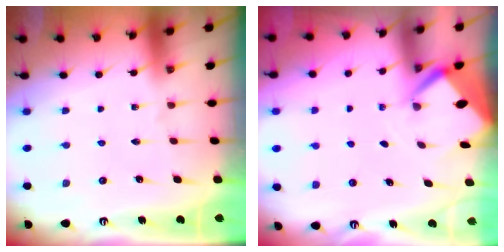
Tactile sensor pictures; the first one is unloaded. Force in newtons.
{"total": 3.0, "press": 3.0, "slide": 0.2}